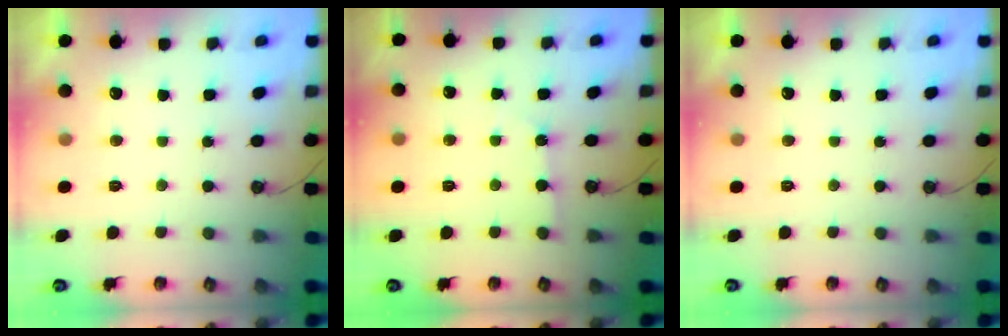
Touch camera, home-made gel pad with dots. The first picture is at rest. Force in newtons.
{"total": 1.8, "press": 1.8, "slide": 0.3}
{"total": 0.6, "press": 0.1, "slide": 0.5}